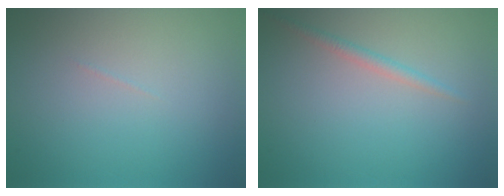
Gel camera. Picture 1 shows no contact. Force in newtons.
{"total": 1.2, "press": 1.2, "slide": 0.1}